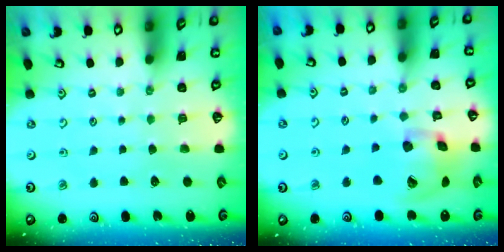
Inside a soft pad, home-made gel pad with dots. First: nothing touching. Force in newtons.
{"total": 15.4, "press": 15.2, "slide": 2.5}